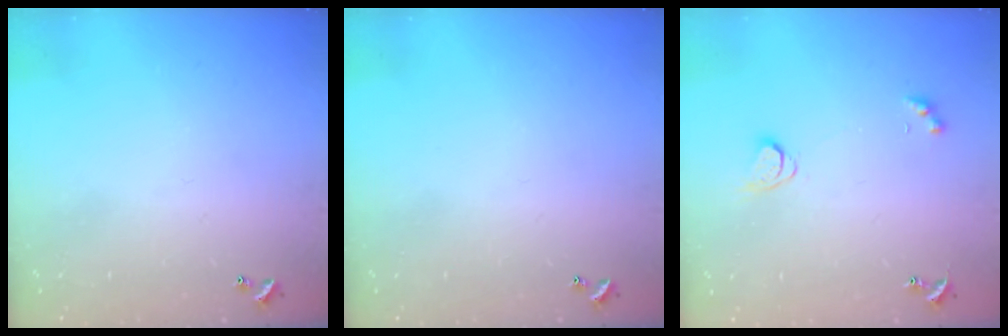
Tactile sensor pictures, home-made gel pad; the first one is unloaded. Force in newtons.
{"total": 0.0}
{"total": 1.9, "press": 1.9, "slide": 0.4}